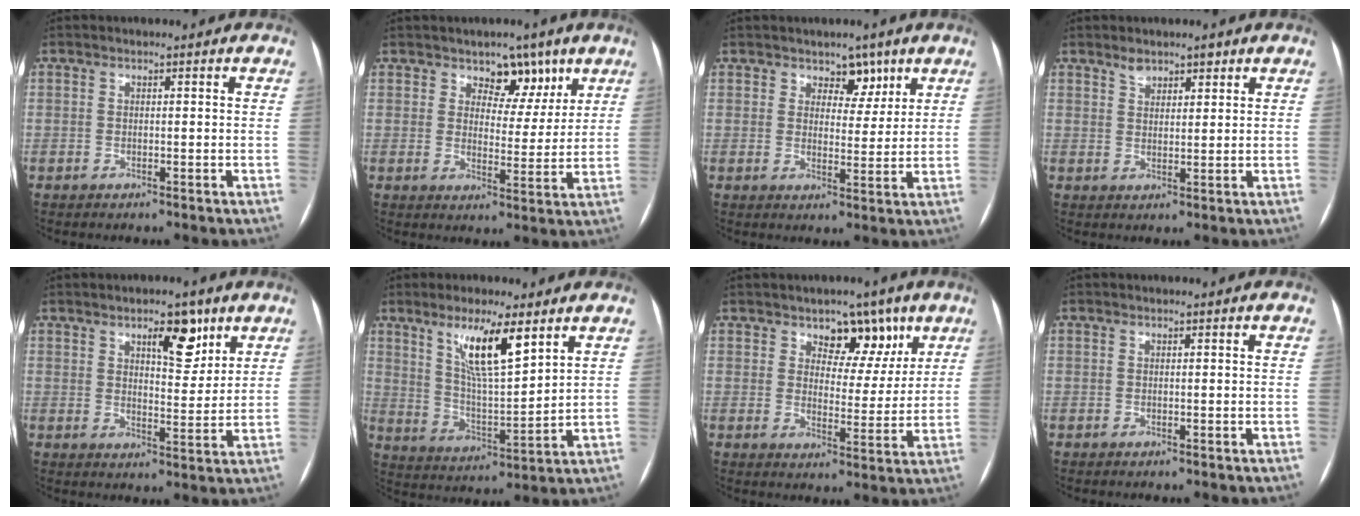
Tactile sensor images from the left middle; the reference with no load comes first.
{"total": 6.1, "force": [4.0, 3.6, 2.9], "torque": [-0.028, 0.001, 0.061]}
{"total": 4.3, "force": [3.0, 2.6, 1.6], "torque": [-0.011, -0.003, 0.045]}
{"total": 2.9, "force": [2.2, 1.5, 1.0], "torque": [-0.018, 0.004, 0.038]}
{"total": 6.8, "force": [4.3, 2.5, 4.7], "torque": [-0.070, -0.001, 0.063]}
{"total": 10.6, "force": [6.1, 1.6, 8.5], "torque": [-0.161, -0.008, 0.116]}
{"total": 7.4, "force": [4.6, 4.3, 3.9], "torque": [-0.042, 0.004, 0.070]}
{"total": 0.0}